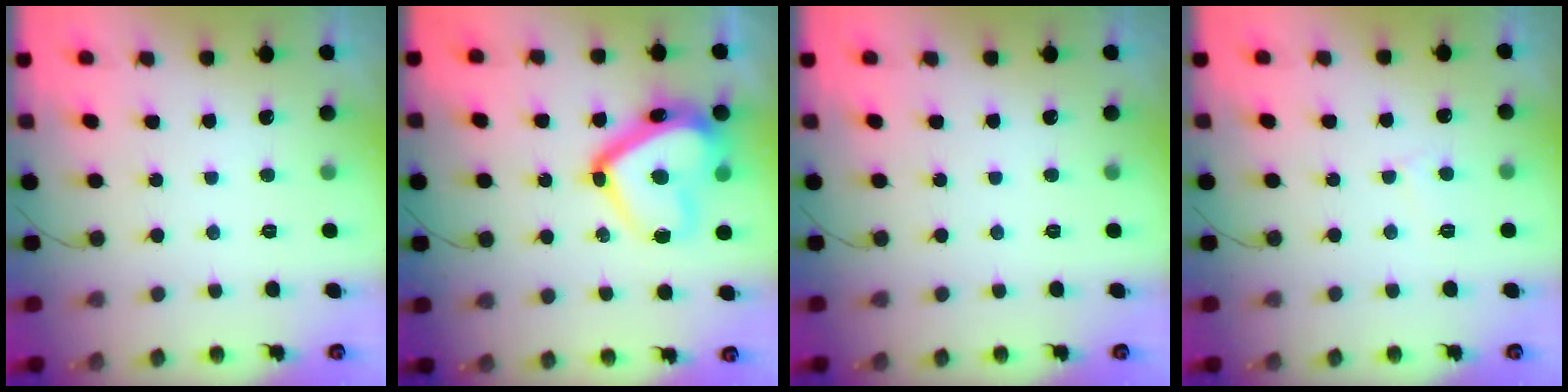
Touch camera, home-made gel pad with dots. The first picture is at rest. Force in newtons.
{"total": 20.1, "press": 20.0, "slide": 1.8}
{"total": 0.0}
{"total": 2.3, "press": 2.3, "slide": 0.2}